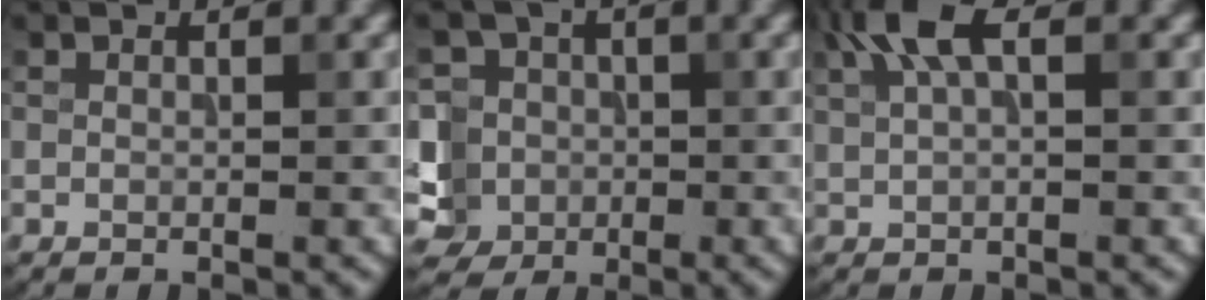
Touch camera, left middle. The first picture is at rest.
{"total": 8.8, "force": [-1.3, 7.8, 3.7], "torque": [-0.082, 0.021, -0.063]}
{"total": 3.8, "force": [1.8, 1.3, 3.1], "torque": [-0.065, 0.009, 0.031]}